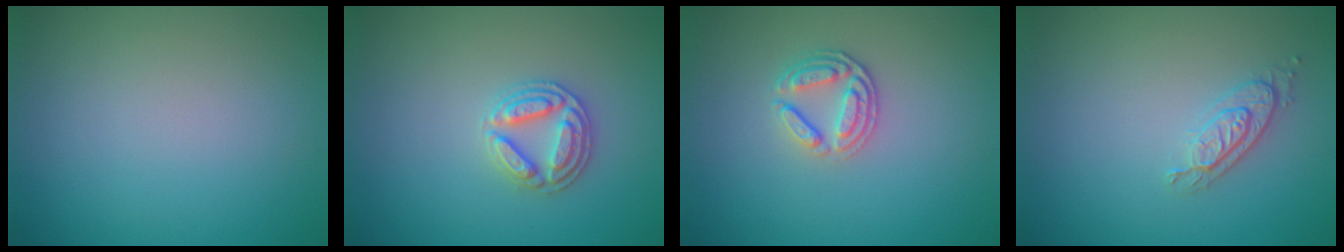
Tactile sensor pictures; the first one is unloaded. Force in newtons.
{"total": 2.8, "press": 2.8, "slide": 0.3}
{"total": 2.7, "press": 2.4, "slide": 1.2}
{"total": 2.0, "press": 1.8, "slide": 0.9}